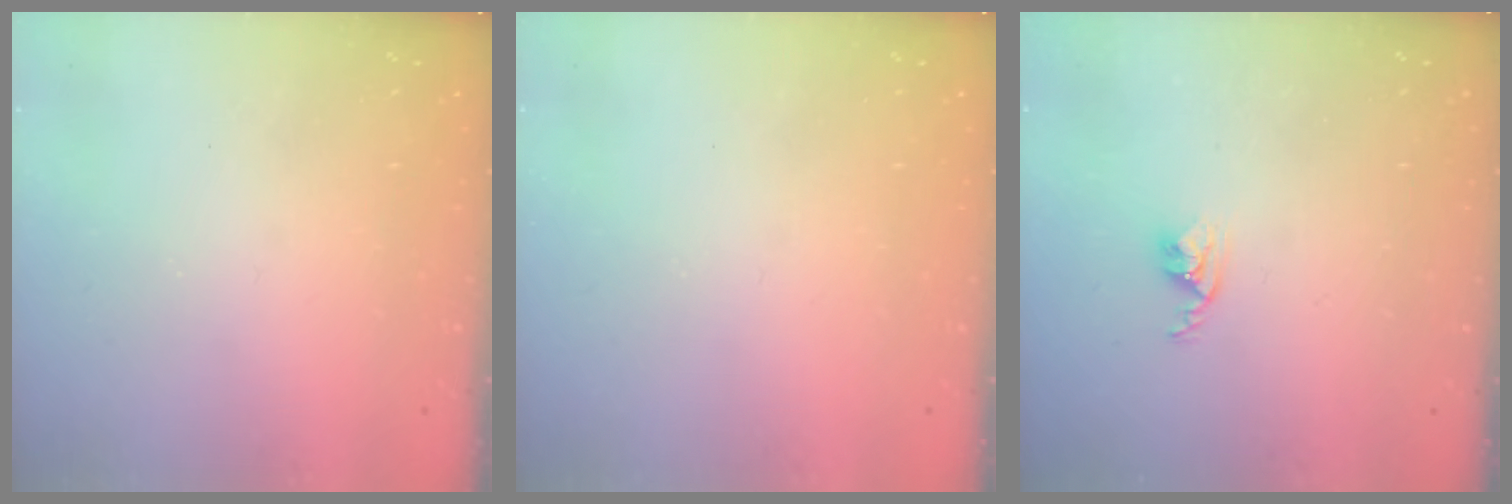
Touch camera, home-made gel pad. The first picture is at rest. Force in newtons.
{"total": 0.0}
{"total": 2.9, "press": 2.9, "slide": 0.4}